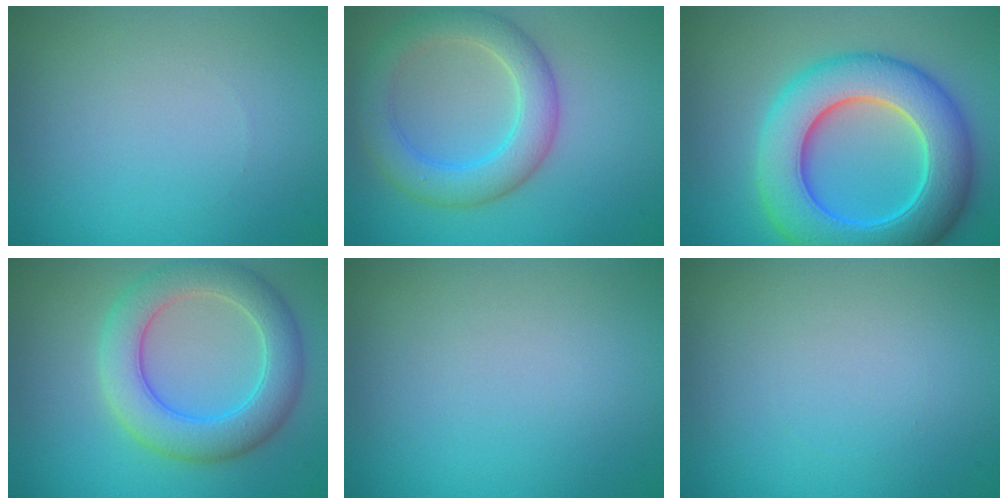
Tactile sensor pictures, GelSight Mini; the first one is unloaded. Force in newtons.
{"total": 5.1, "press": 5.1, "slide": 0.2}
{"total": 10.4, "press": 10.3, "slide": 0.4}
{"total": 6.1, "press": 6.1, "slide": 0.2}
{"total": 0.0}
{"total": 0.0}